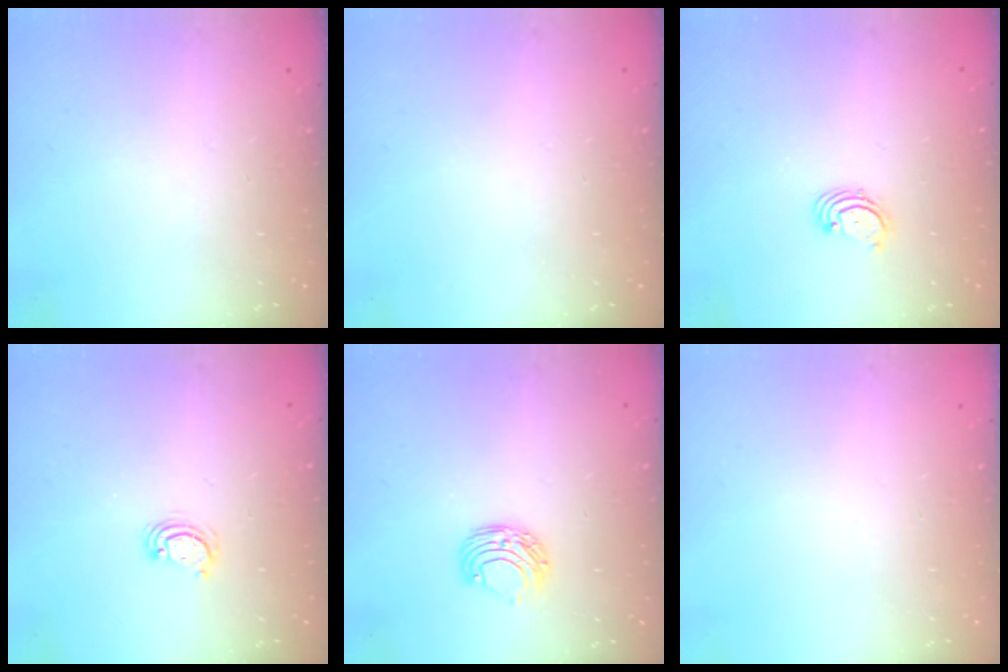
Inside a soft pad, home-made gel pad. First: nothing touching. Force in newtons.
{"total": 0.0}
{"total": 1.7, "press": 1.7, "slide": 0.2}
{"total": 3.2, "press": 3.2, "slide": 0.3}
{"total": 6.8, "press": 6.7, "slide": 0.6}
{"total": 0.0}